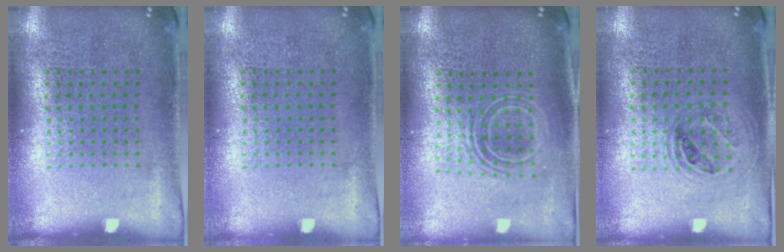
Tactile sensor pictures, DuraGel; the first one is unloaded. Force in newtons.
{"total": 0.0}
{"total": 1.6, "press": 1.3, "slide": 0.9}
{"total": 1.0, "press": 0.9, "slide": 0.3}